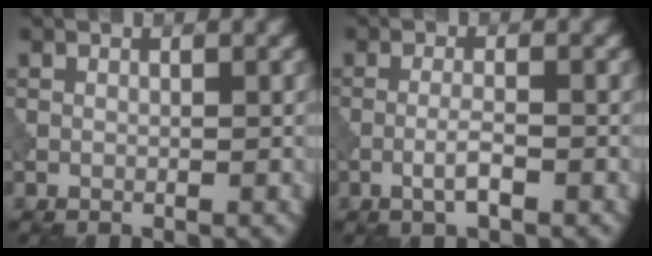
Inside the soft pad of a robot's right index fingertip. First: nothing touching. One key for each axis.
{"total": 2.0, "fx": -0.9, "fy": 0.3, "fz": 1.8, "tx": -0.034, "ty": 0.004, "tz": -0.022}